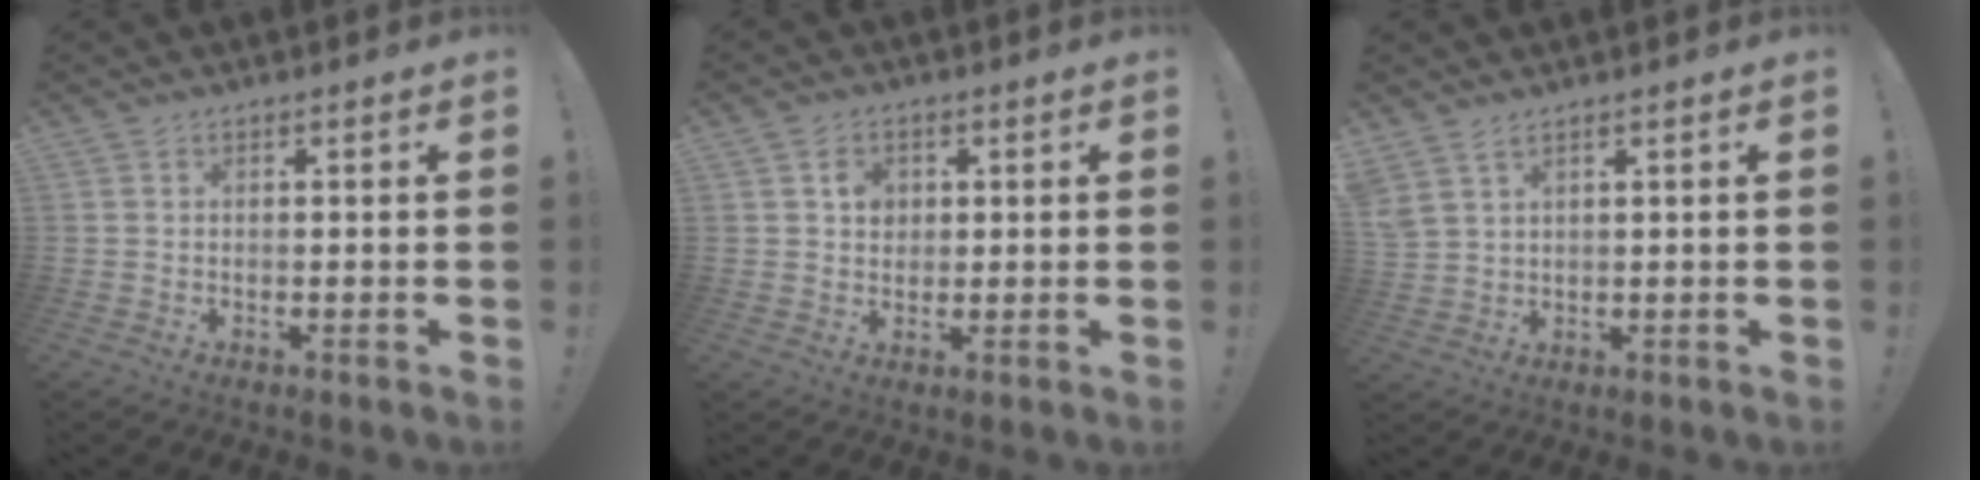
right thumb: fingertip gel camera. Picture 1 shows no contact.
{"total": 4.2, "force": [1.2, 3.6, 1.9], "torque": [-0.023, -0.002, 0.018]}
{"total": 3.8, "force": [2.8, 1.2, 2.3], "torque": [-0.054, -0.010, 0.056]}